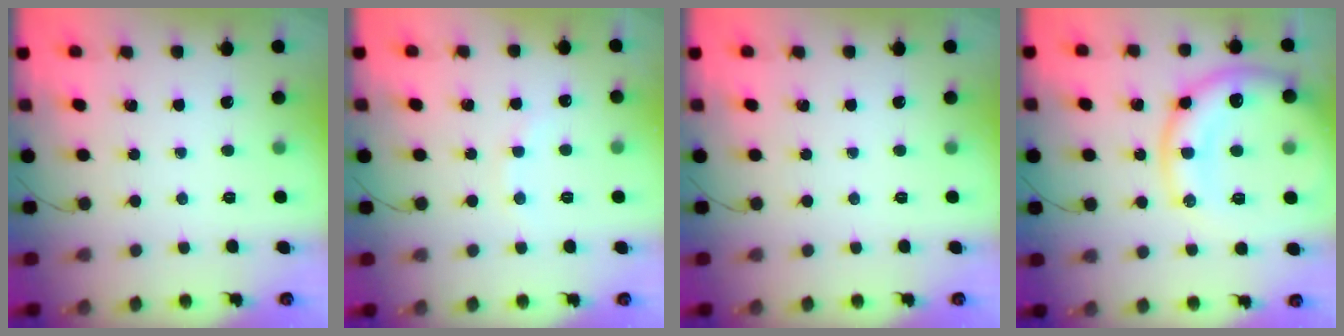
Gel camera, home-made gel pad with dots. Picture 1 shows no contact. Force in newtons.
{"total": 6.4, "press": 6.3, "slide": 1.2}
{"total": 0.0}
{"total": 17.6, "press": 17.5, "slide": 2.1}